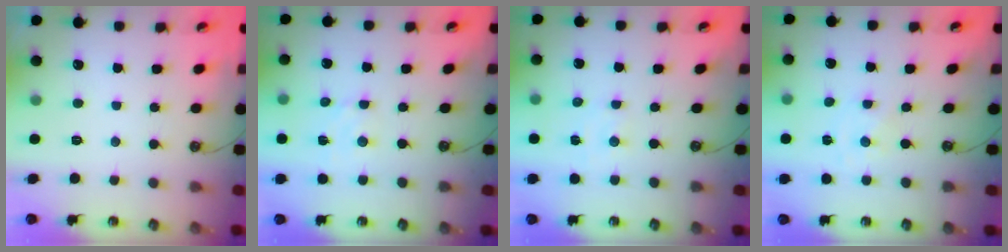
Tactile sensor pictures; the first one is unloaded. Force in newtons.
{"total": 3.3, "press": 3.3, "slide": 0.5}
{"total": 2.4, "press": 2.4, "slide": 0.5}
{"total": 0.0}